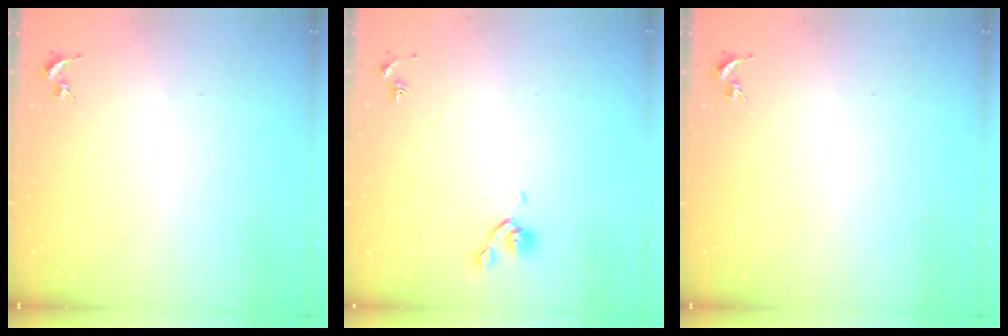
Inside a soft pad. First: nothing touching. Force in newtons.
{"total": 5.2, "press": 5.1, "slide": 1.0}
{"total": 0.0}